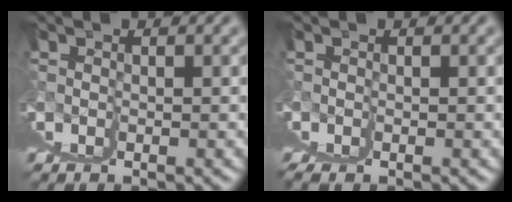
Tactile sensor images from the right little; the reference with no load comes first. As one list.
[{"total": 1.3, "force": [-0.5, 0.8, 0.9], "torque": [-0.017, -0.001, -0.005]}]